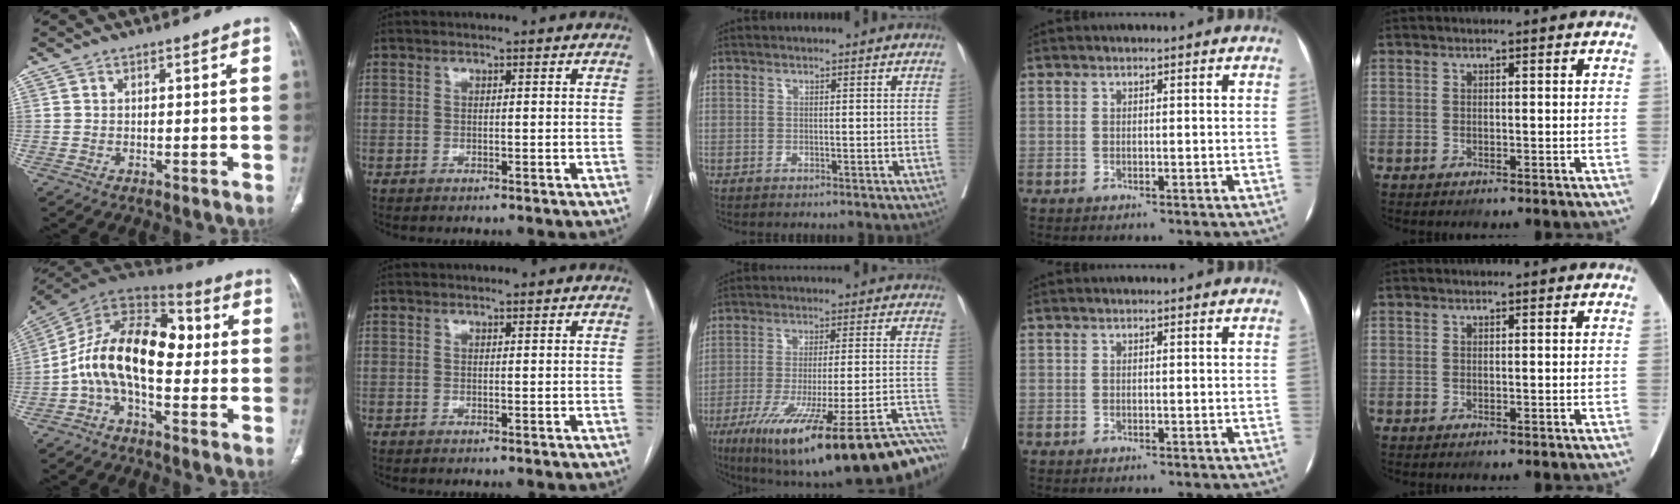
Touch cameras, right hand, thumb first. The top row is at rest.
{"thumb": {"total": 17.6, "force": [-1.0, 9.5, 14.8], "torque": [-0.236, 0.055, -0.029]}, "middle": {"total": 30.4, "force": [-20.2, 3.6, 22.4], "torque": [-0.247, -0.013, -0.292]}}